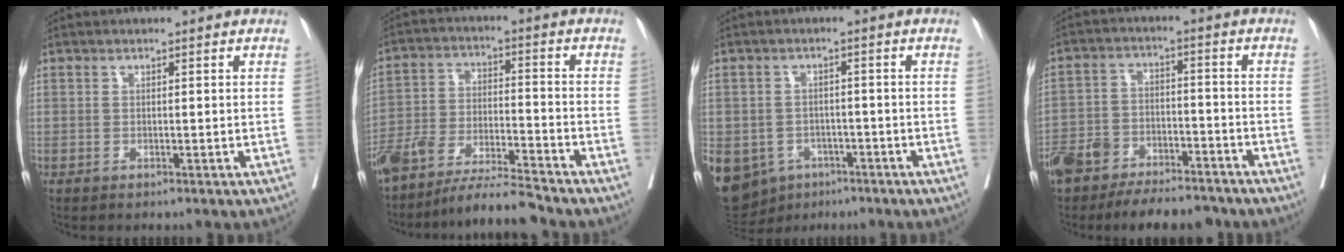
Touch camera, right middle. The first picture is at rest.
{"total": 11.2, "force": [-10.2, -0.1, 4.7], "torque": [-0.078, -0.006, -0.187]}
{"total": 17.0, "force": [-7.8, 13.6, 6.4], "torque": [-0.192, 0.002, -0.100]}
{"total": 14.2, "force": [-11.7, 5.3, 6.1], "torque": [-0.100, 0.014, -0.184]}